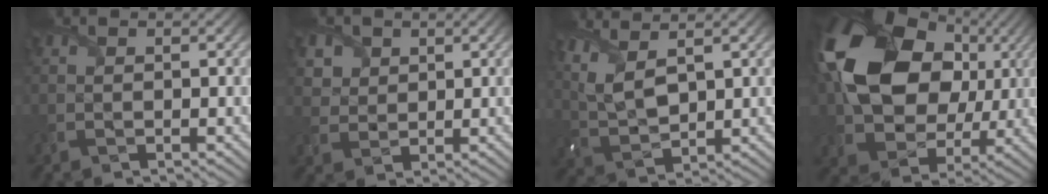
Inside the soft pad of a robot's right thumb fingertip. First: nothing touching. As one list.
[{"total": 4.1, "force": [2.4, 3.1, 1.2], "torque": [-0.051, -0.013, 0.056]}, {"total": 6.8, "force": [3.8, 2.4, 5.0], "torque": [-0.138, 0.008, 0.082]}, {"total": 18.8, "force": [3.6, 14.3, 11.7], "torque": [-0.243, 0.005, 0.077]}]